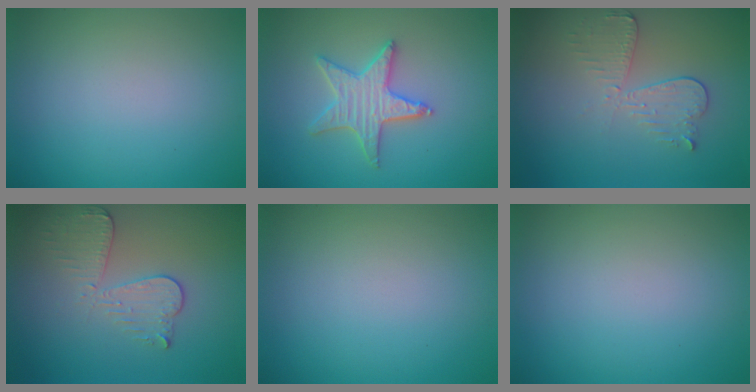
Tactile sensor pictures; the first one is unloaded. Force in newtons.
{"total": 3.5, "press": 3.4, "slide": 0.9}
{"total": 3.1, "press": 2.6, "slide": 1.6}
{"total": 3.3, "press": 3.0, "slide": 1.5}
{"total": 0.0}
{"total": 0.0}